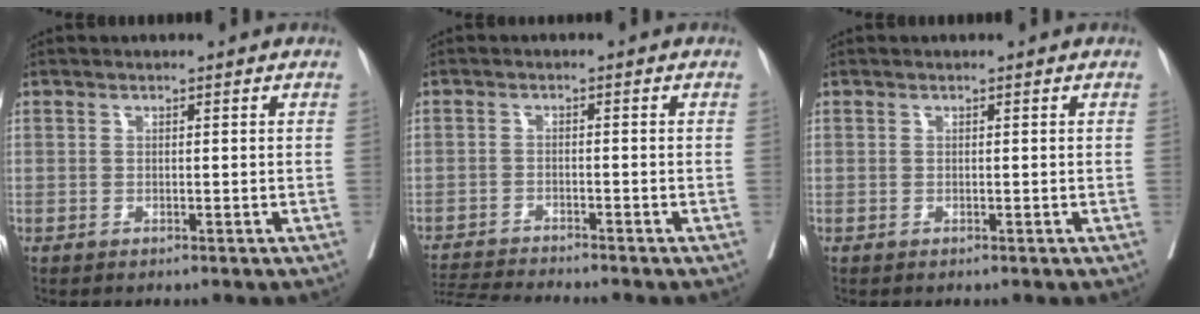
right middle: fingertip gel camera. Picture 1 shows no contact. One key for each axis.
{"total": 6.5, "fx": -6.2, "fy": -1.4, "fz": 1.3, "tx": -0.025, "ty": -0.015, "tz": -0.108}
{"total": 0.0}